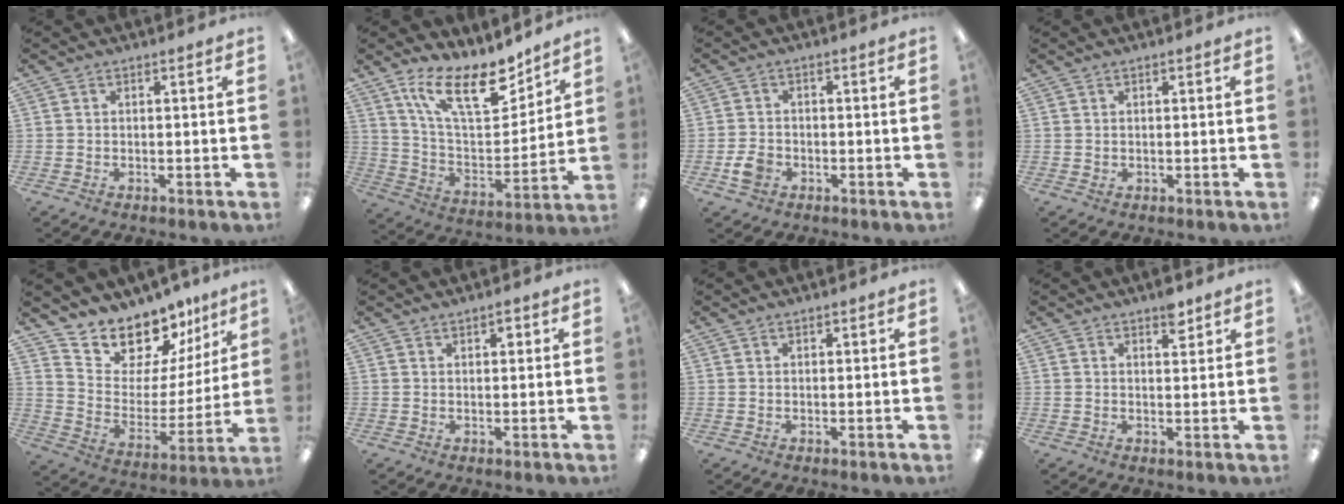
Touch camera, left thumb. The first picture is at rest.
{"total": 18.5, "force": [13.0, 6.8, 11.3], "torque": [-0.193, -0.074, 0.222]}
{"total": 4.0, "force": [-1.6, 3.0, 2.0], "torque": [-0.036, 0.006, -0.028]}
{"total": 0.6, "force": [0.4, 0.4, 0.0], "torque": [0.008, -0.001, 0.005]}
{"total": 13.9, "force": [12.7, 5.5, 0.6], "torque": [-0.029, -0.135, 0.232]}
{"total": 1.8, "force": [1.3, 0.7, 0.9], "torque": [-0.011, -0.003, 0.022]}
{"total": 0.6, "force": [0.5, 0.3, 0.1], "torque": [-0.002, 0.001, 0.009]}
{"total": 4.2, "force": [2.9, 1.9, 2.3], "torque": [-0.020, -0.014, 0.045]}